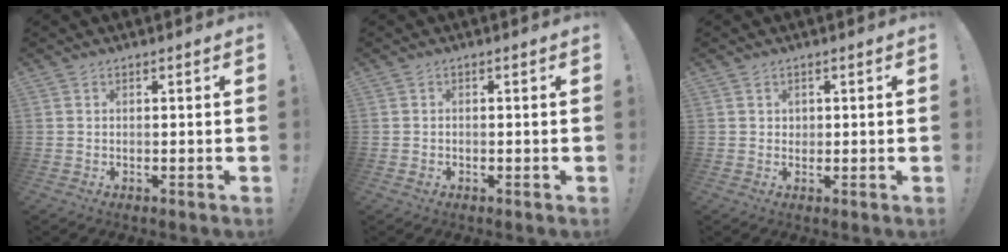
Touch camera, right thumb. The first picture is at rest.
{"total": 0.7, "force": [-0.3, 0.5, 0.4], "torque": [-0.006, 0.003, -0.006]}
{"total": 1.5, "force": [0.7, 1.3, 0.3], "torque": [0.006, -0.005, 0.010]}